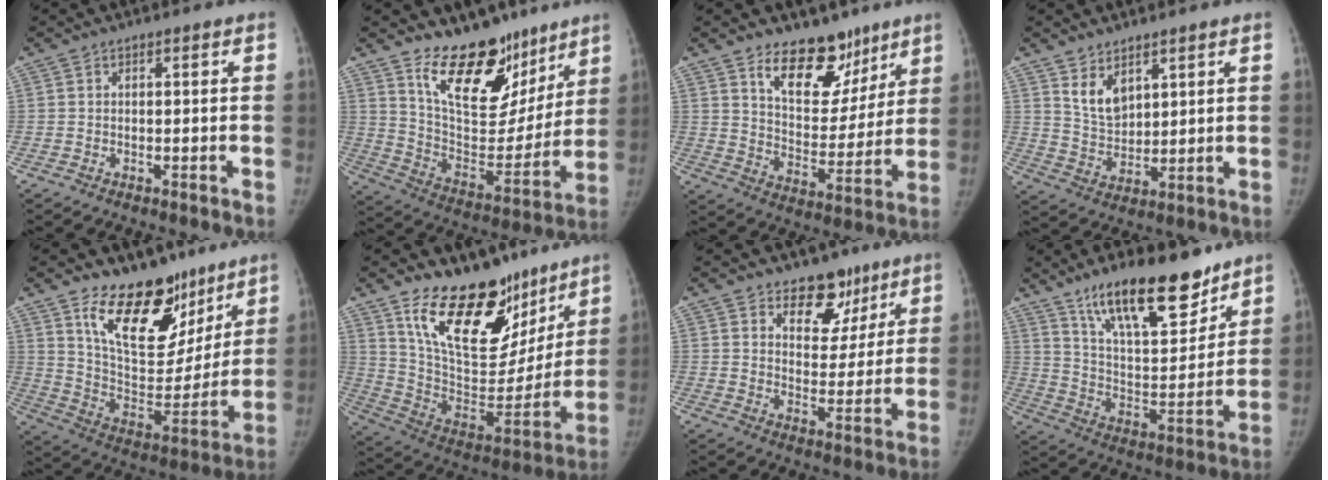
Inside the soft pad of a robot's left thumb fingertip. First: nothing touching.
{"total": 20.6, "force": [14.4, 10.3, 10.5], "torque": [-0.091, -0.102, 0.238]}
{"total": 14.7, "force": [10.0, 8.2, 7.1], "torque": [-0.053, -0.068, 0.169]}
{"total": 6.4, "force": [3.9, 3.6, 3.5], "torque": [-0.044, -0.036, 0.084]}
{"total": 21.5, "force": [14.2, 11.4, 11.5], "torque": [-0.112, -0.092, 0.235]}
{"total": 25.8, "force": [17.3, 12.9, 14.0], "torque": [-0.165, -0.090, 0.292]}
{"total": 9.6, "force": [6.5, 6.1, 3.7], "torque": [-0.008, -0.037, 0.099]}
{"total": 21.2, "force": [14.9, 7.5, 13.1], "torque": [-0.168, -0.081, 0.253]}